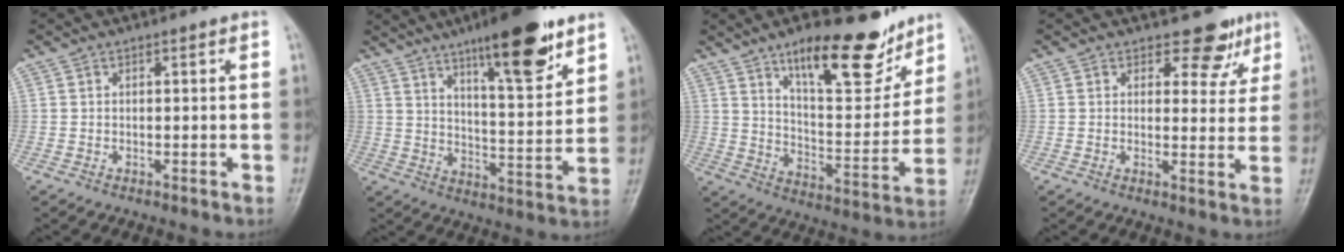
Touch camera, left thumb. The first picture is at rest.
{"total": 16.6, "force": [10.6, 4.1, 12.2], "torque": [-0.159, -0.060, 0.168]}
{"total": 18.7, "force": [12.6, 6.6, 12.2], "torque": [-0.133, -0.078, 0.204]}
{"total": 5.6, "force": [4.1, 3.4, 1.8], "torque": [0.011, -0.026, 0.044]}